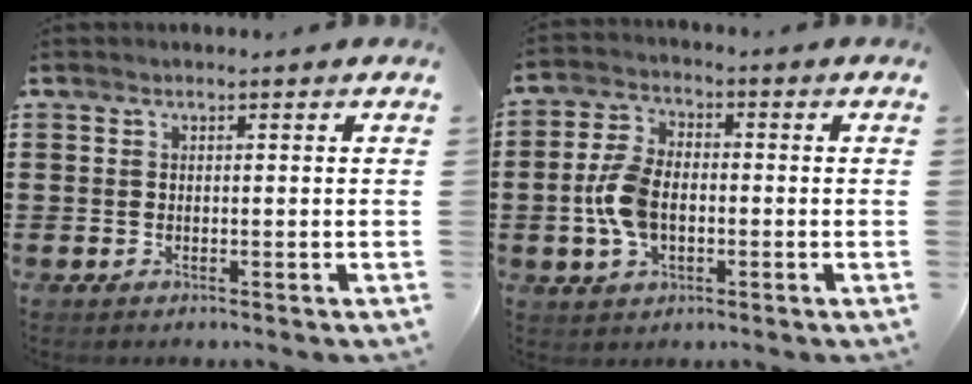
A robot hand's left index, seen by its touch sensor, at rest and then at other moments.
{"total": 7.8, "force": [-1.1, 4.7, 6.1], "torque": [-0.157, -0.003, -0.029]}